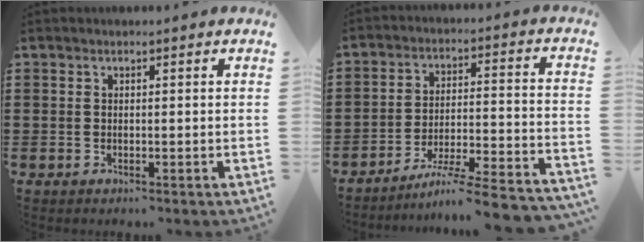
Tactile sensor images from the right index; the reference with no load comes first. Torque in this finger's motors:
{"motor_torque": [2.14, 0.00, 0.38, 0.14]}